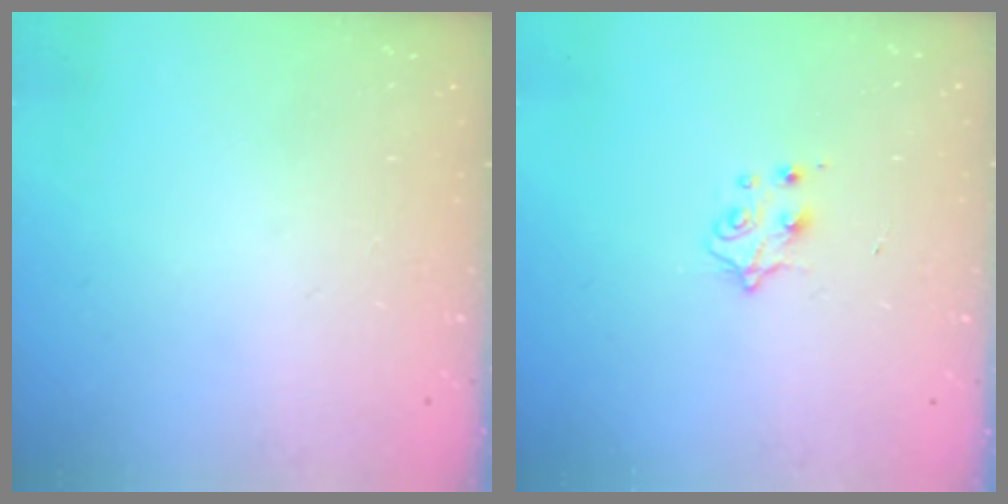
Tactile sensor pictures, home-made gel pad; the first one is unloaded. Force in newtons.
{"total": 4.1, "press": 4.0, "slide": 0.6}